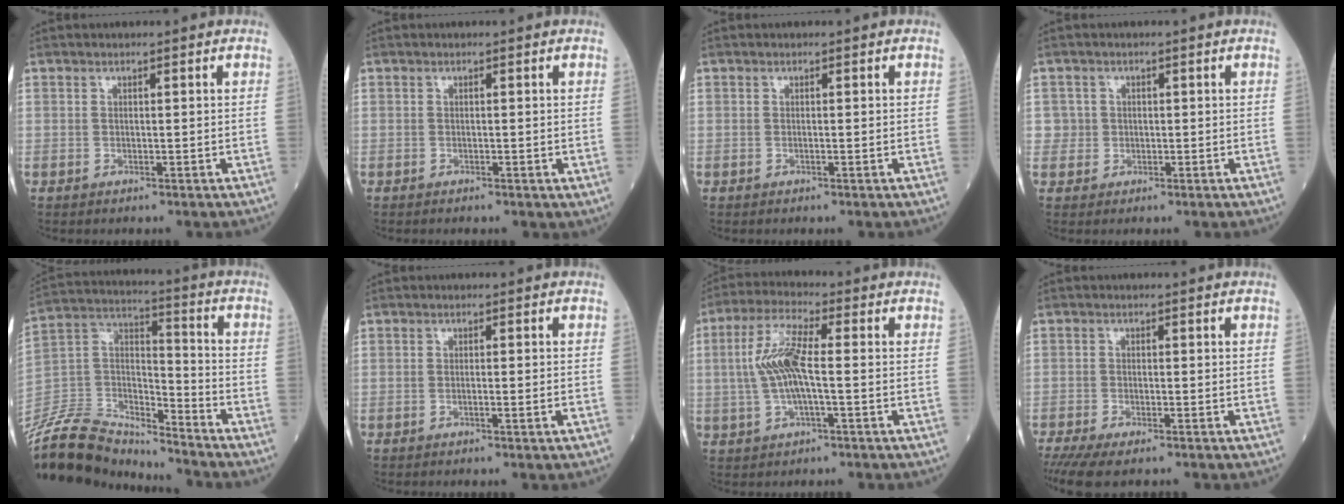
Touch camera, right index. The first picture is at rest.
{"total": 0.6, "force": [-0.2, 0.3, 0.4], "torque": [-0.009, -0.001, -0.004]}
{"total": 0.0}
{"total": 2.1, "force": [-0.1, 2.0, -0.3], "torque": [0.020, 0.009, -0.006]}
{"total": 20.8, "force": [-19.4, 4.9, 5.5], "torque": [-0.135, 0.027, -0.343]}
{"total": 1.2, "force": [-0.5, -0.2, 1.0], "torque": [-0.022, -0.001, -0.006]}
{"total": 8.0, "force": [-0.2, 1.8, 7.8], "torque": [-0.173, 0.013, -0.005]}
{"total": 7.1, "force": [-5.7, 1.6, 4.0], "torque": [-0.069, -0.017, -0.093]}